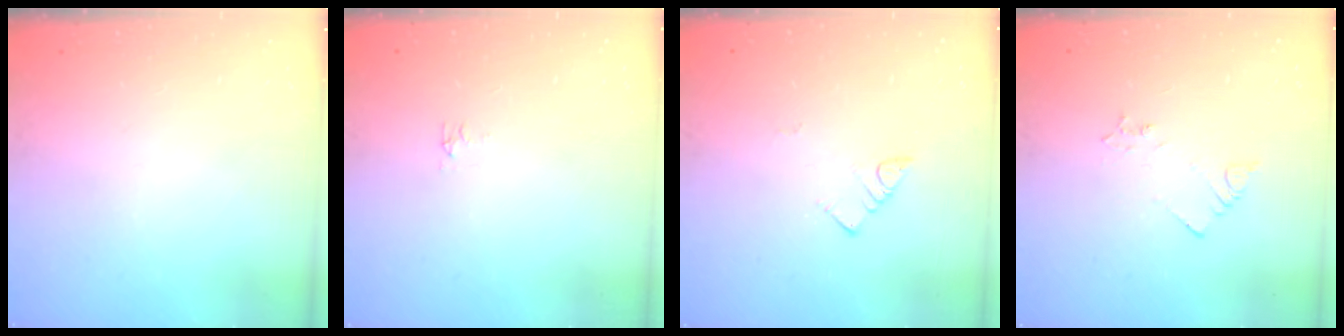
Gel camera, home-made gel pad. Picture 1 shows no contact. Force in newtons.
{"total": 2.9, "press": 2.9, "slide": 0.5}
{"total": 3.0, "press": 3.0, "slide": 0.2}
{"total": 2.1, "press": 2.1, "slide": 0.3}